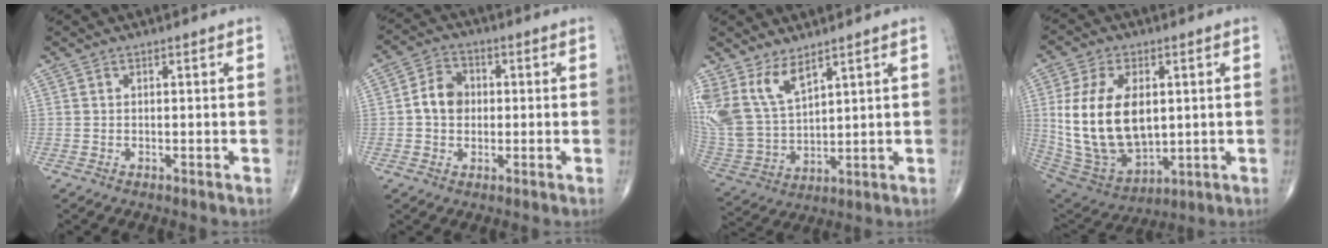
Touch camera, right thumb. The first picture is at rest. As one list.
[{"total": 6.1, "force": [-0.1, 5.0, 3.6], "torque": [-0.047, 0.016, -0.009]}, {"total": 11.8, "force": [7.4, 5.5, 7.3], "torque": [-0.146, -0.034, 0.173]}, {"total": 19.9, "force": [2.0, 12.1, 15.7], "torque": [-0.288, -0.016, 0.059]}]